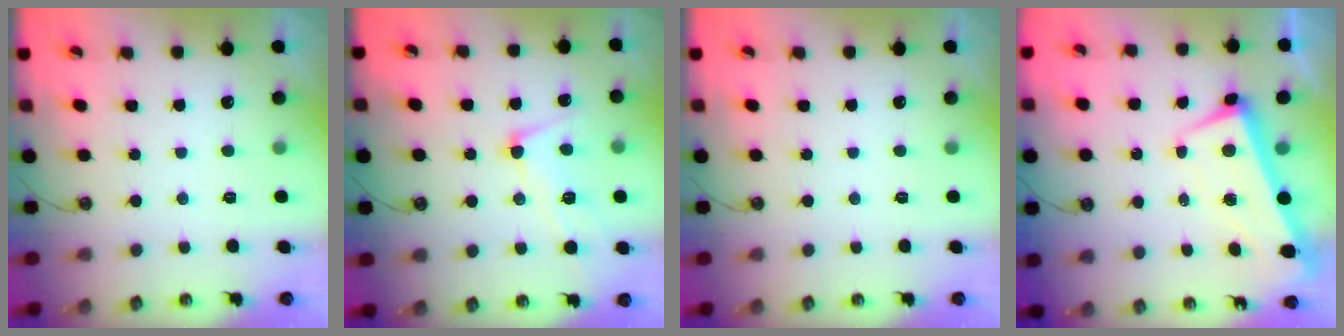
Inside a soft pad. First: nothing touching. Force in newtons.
{"total": 2.5, "press": 2.2, "slide": 1.1}
{"total": 0.0}
{"total": 3.0, "press": 2.4, "slide": 1.8}